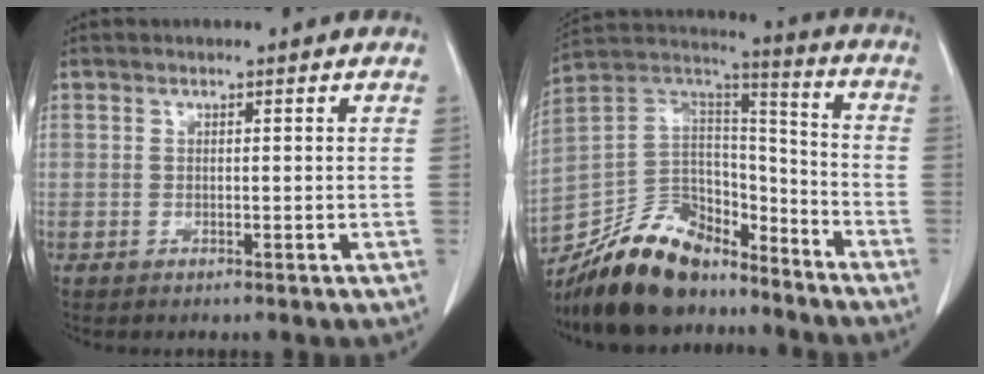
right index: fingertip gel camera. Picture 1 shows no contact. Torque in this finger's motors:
{"motor_torque": [1.09, -1.05, 0.40, 0.08]}